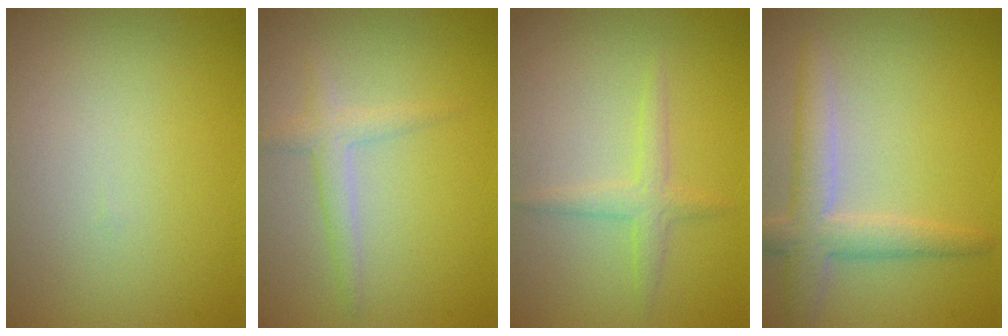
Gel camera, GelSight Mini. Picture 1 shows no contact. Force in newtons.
{"total": 1.2, "press": 1.2, "slide": 0.1}
{"total": 1.7, "press": 1.7, "slide": 0.1}
{"total": 3.7, "press": 3.7, "slide": 0.2}